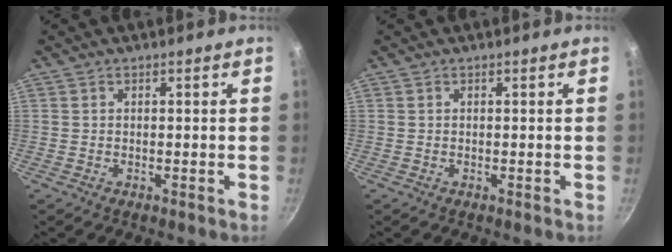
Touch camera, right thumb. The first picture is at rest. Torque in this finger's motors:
{"motor_torque": [-0.09, -0.02, -0.22, -0.23, 0.00]}